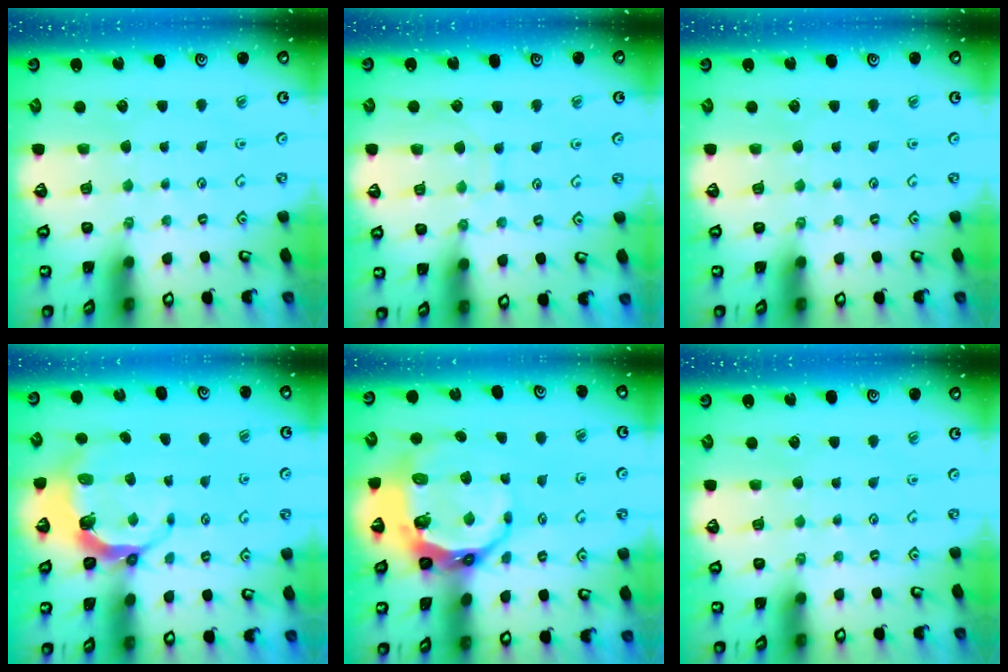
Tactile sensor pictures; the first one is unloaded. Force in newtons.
{"total": 6.8, "press": 6.8, "slide": 0.1}
{"total": 0.0}
{"total": 5.8, "press": 4.4, "slide": 3.7}
{"total": 12.1, "press": 11.3, "slide": 4.1}
{"total": 0.0}